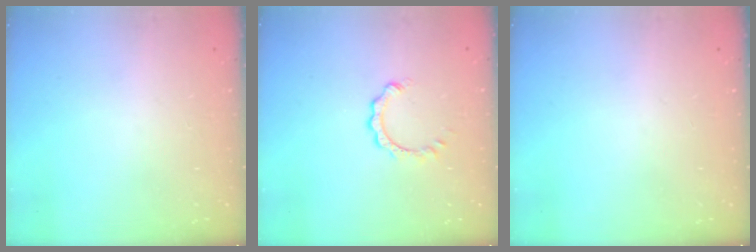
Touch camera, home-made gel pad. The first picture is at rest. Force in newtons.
{"total": 1.9, "press": 1.9, "slide": 0.2}
{"total": 0.0}